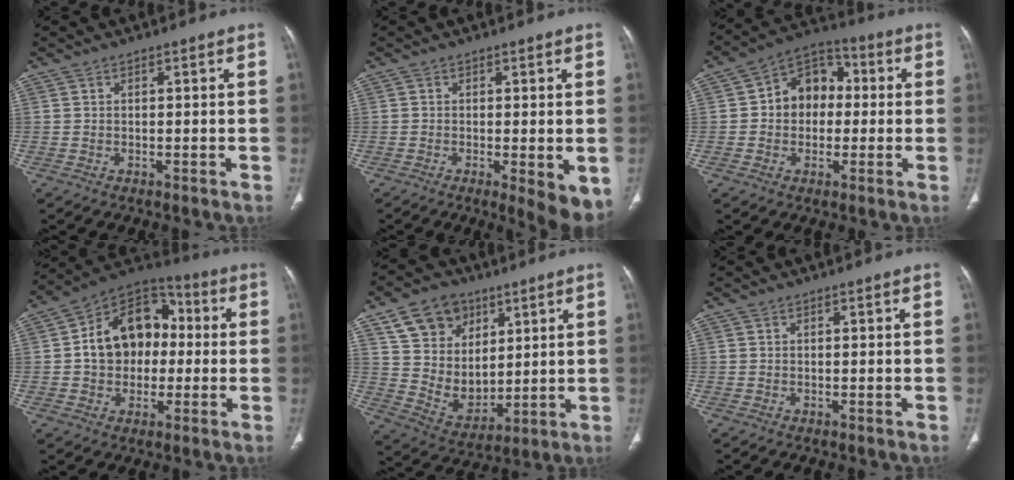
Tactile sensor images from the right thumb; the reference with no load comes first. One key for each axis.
{"total": 7.2, "fx": -2.1, "fy": 2.1, "fz": 6.6, "tx": -0.087, "ty": -0.019, "tz": -0.030}
{"total": 11.2, "fx": 0.8, "fy": 8.6, "fz": 7.1, "tx": -0.070, "ty": 0.029, "tz": 0.000}
{"total": 16.2, "fx": 0.6, "fy": 12.3, "fz": 10.5, "tx": -0.123, "ty": 0.034, "tz": 0.000}
{"total": 15.0, "fx": 7.3, "fy": 11.5, "fz": 6.4, "tx": -0.075, "ty": -0.033, "tz": 0.142}
{"total": 0.0}